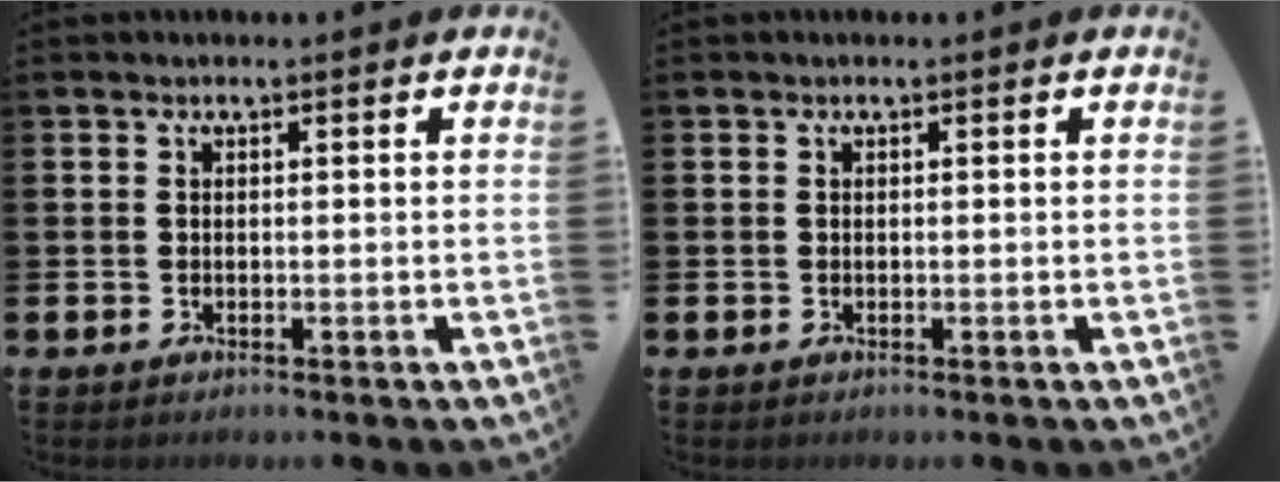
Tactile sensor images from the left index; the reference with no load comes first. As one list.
[{"total": 0.0}]